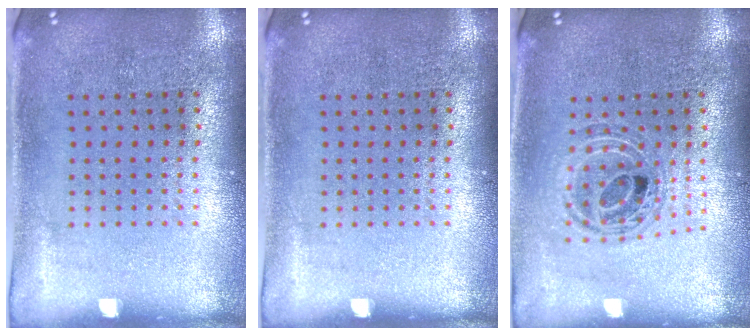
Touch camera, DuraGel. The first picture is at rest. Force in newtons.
{"total": 0.0}
{"total": 0.9, "press": 0.9, "slide": 0.2}